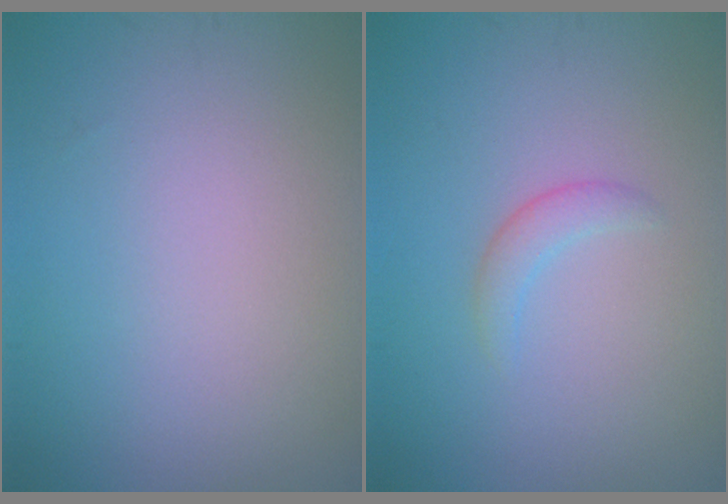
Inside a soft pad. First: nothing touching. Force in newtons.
{"total": 1.4, "press": 1.4, "slide": 0.2}